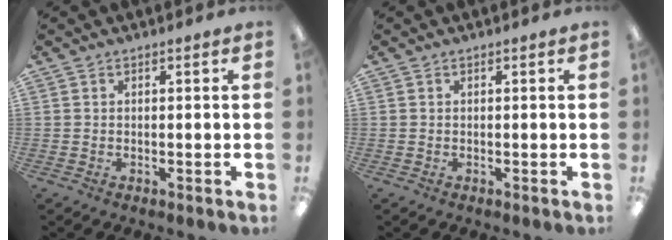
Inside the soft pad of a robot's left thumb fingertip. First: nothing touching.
{"total": 0.0}